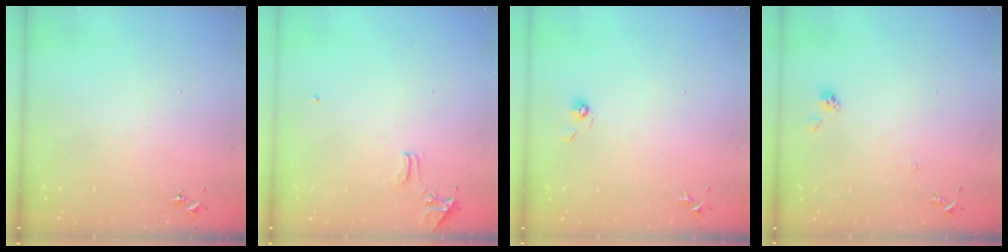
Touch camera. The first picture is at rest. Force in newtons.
{"total": 8.0, "press": 7.9, "slide": 0.7}
{"total": 3.8, "press": 3.3, "slide": 1.8}
{"total": 7.3, "press": 7.3, "slide": 0.4}